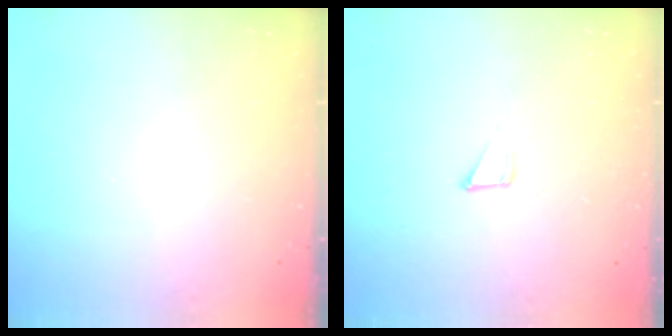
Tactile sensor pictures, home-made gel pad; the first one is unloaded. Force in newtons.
{"total": 1.2, "press": 1.2, "slide": 0.0}